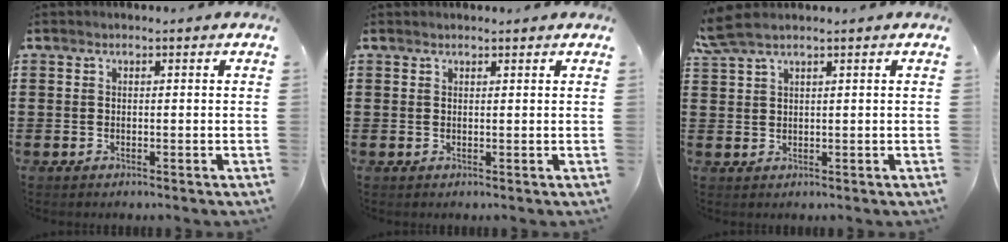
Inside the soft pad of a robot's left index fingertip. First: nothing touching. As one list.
[{"total": 0.7, "force": [0.7, 0.0, 0.2], "torque": [-0.006, -0.001, 0.013]}, {"total": 2.9, "force": [2.0, 0.5, 2.0], "torque": [-0.045, 0.002, 0.037]}]